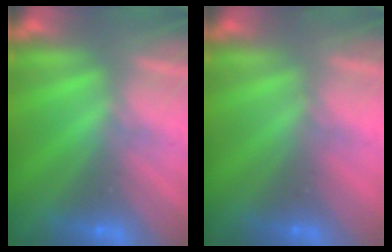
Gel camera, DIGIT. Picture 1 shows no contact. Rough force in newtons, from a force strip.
{"total": 4.7}